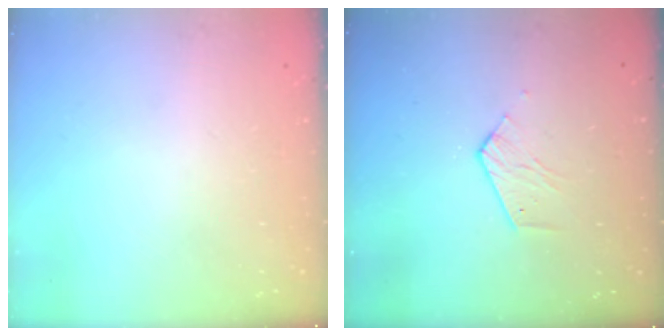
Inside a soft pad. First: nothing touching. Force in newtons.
{"total": 3.9, "press": 3.9, "slide": 0.3}